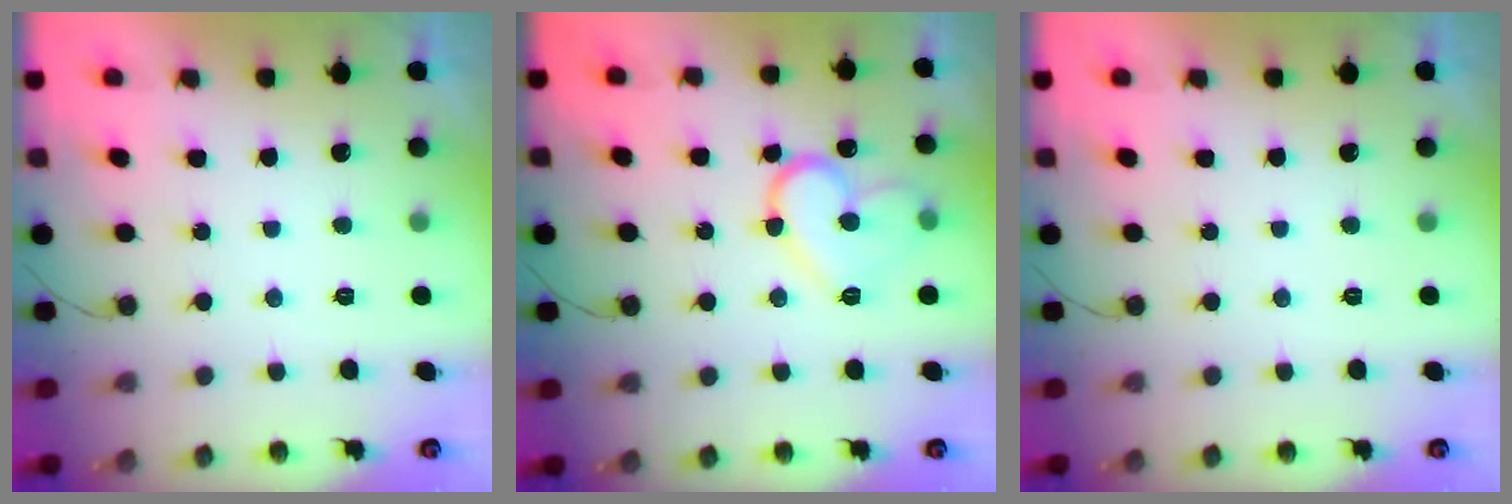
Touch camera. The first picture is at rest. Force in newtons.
{"total": 14.7, "press": 14.6, "slide": 1.3}
{"total": 0.0}